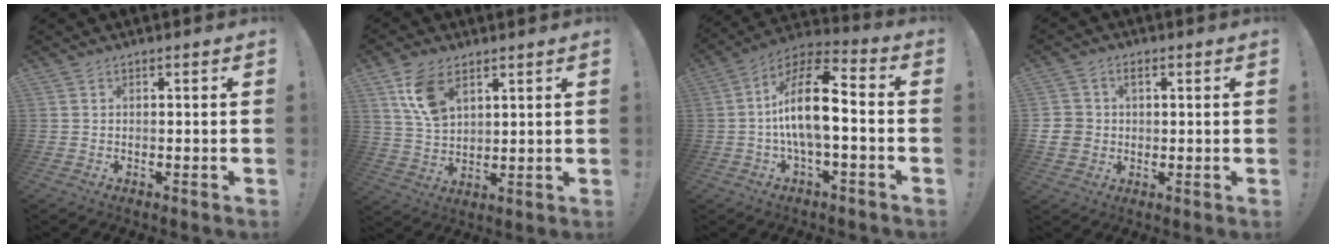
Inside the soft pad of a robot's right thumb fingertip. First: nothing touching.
{"total": 10.3, "force": [5.6, 6.0, 6.3], "torque": [-0.118, -0.015, 0.107]}
{"total": 15.6, "force": [-0.9, 5.7, 14.5], "torque": [-0.263, 0.013, -0.018]}
{"total": 5.9, "force": [0.6, 5.5, 2.2], "torque": [-0.038, -0.003, 0.011]}